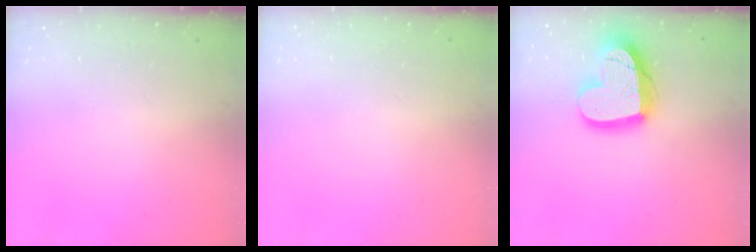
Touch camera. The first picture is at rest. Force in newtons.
{"total": 0.0}
{"total": 18.8, "press": 18.7, "slide": 1.8}